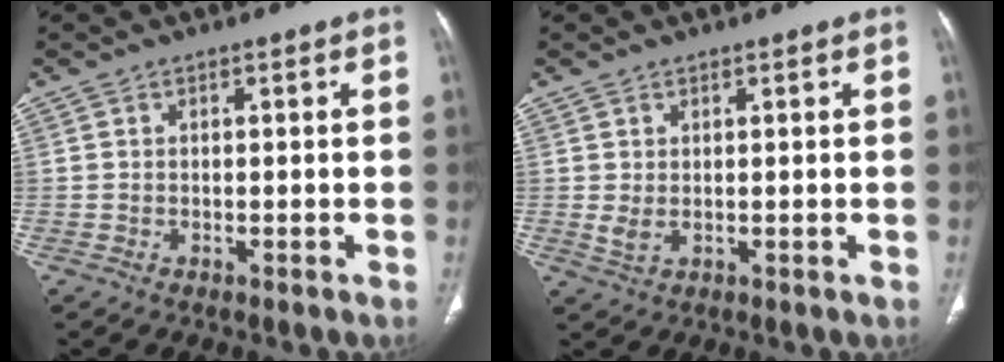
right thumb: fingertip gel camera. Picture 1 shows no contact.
{"total": 2.4, "force": [0.4, 1.2, 2.0], "torque": [-0.039, -0.006, 0.016]}